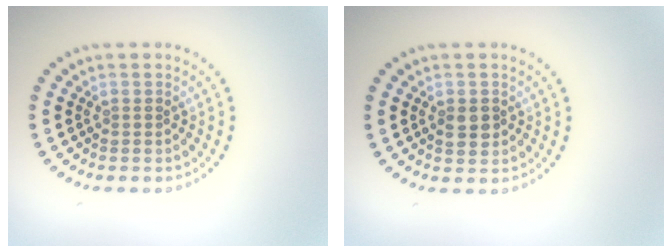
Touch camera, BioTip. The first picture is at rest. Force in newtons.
{"total": 1.8, "press": 1.8, "slide": 0.2}